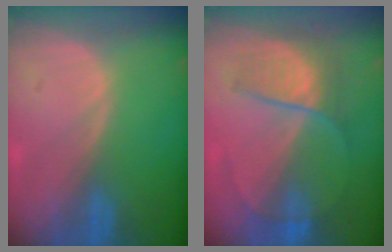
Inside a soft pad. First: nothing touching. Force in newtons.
{"total": 6.3, "press": 6.2, "slide": 0.8}